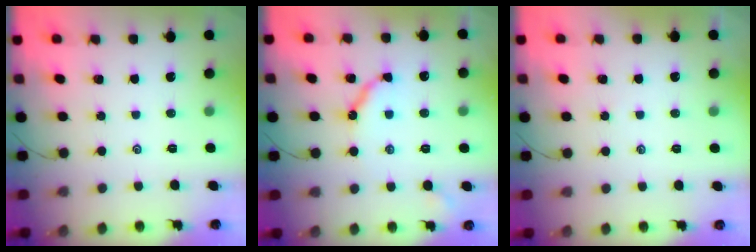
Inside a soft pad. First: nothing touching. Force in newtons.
{"total": 9.3, "press": 9.2, "slide": 1.1}
{"total": 1.9, "press": 1.8, "slide": 0.4}